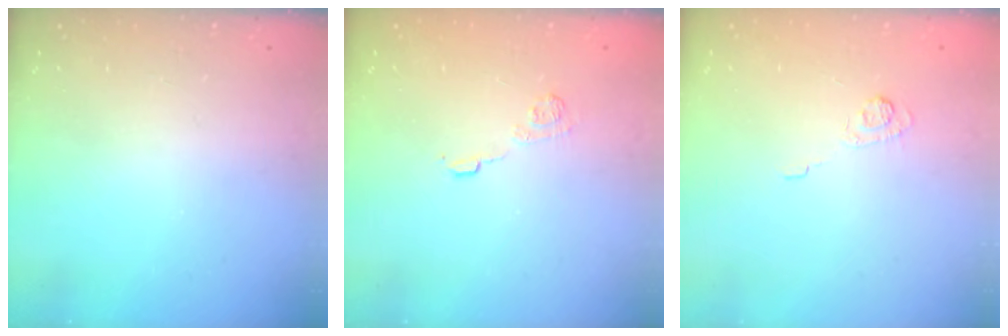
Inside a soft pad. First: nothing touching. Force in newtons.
{"total": 7.6, "press": 7.5, "slide": 1.0}
{"total": 3.6, "press": 3.3, "slide": 1.5}